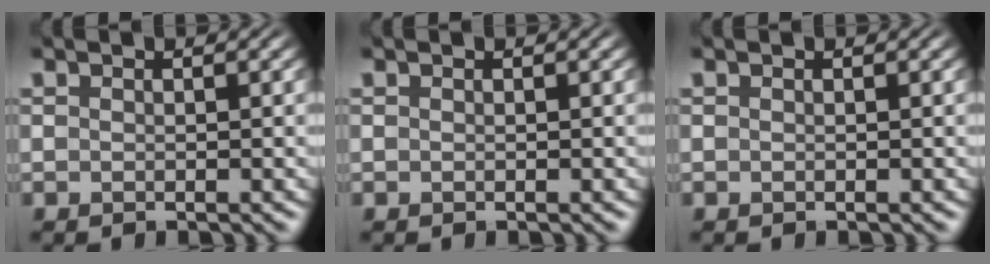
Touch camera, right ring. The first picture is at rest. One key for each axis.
{"total": 0.0}
{"total": 0.0}